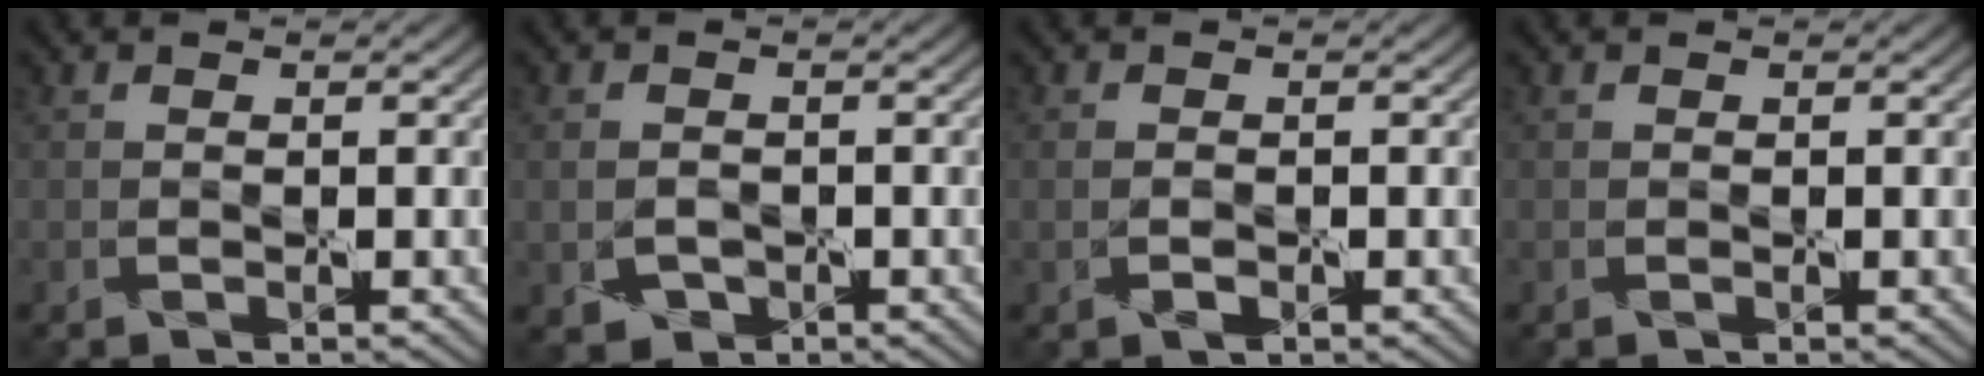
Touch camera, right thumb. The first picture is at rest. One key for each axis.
{"total": 2.5, "fx": -0.8, "fy": 2.0, "fz": 1.3, "tx": -0.032, "ty": -0.009, "tz": -0.012}
{"total": 1.3, "fx": -0.4, "fy": 0.8, "fz": 0.9, "tx": -0.021, "ty": -0.003, "tz": -0.006}
{"total": 0.0}